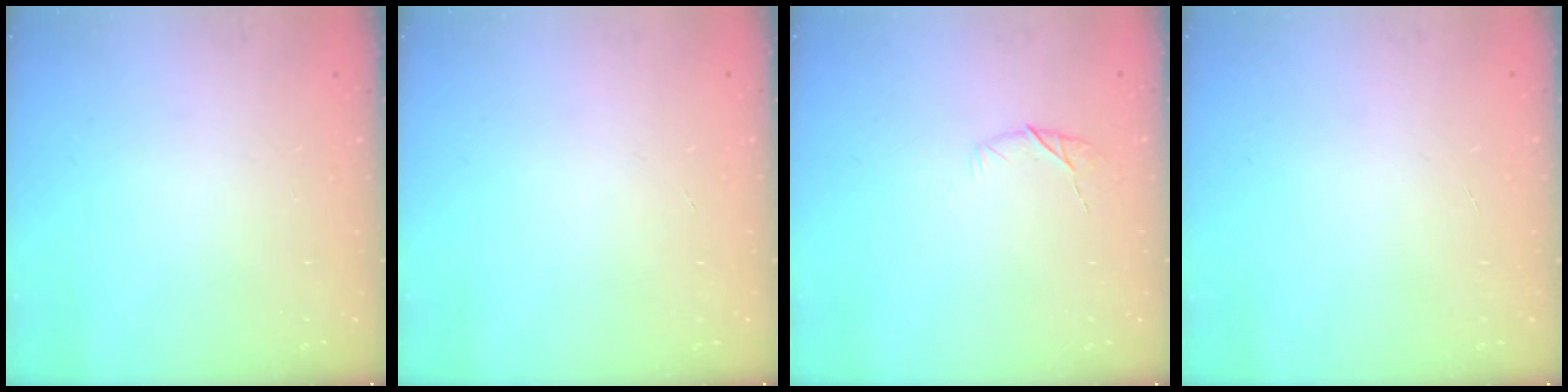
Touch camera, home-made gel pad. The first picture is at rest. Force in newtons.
{"total": 0.0}
{"total": 5.7, "press": 5.5, "slide": 1.4}
{"total": 0.0}